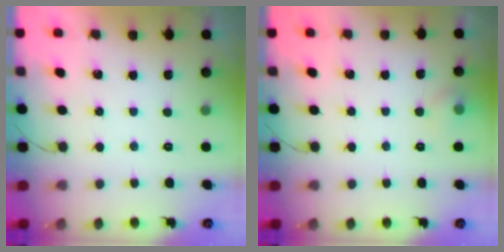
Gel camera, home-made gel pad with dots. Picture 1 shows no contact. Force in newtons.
{"total": 5.3, "press": 5.1, "slide": 1.2}